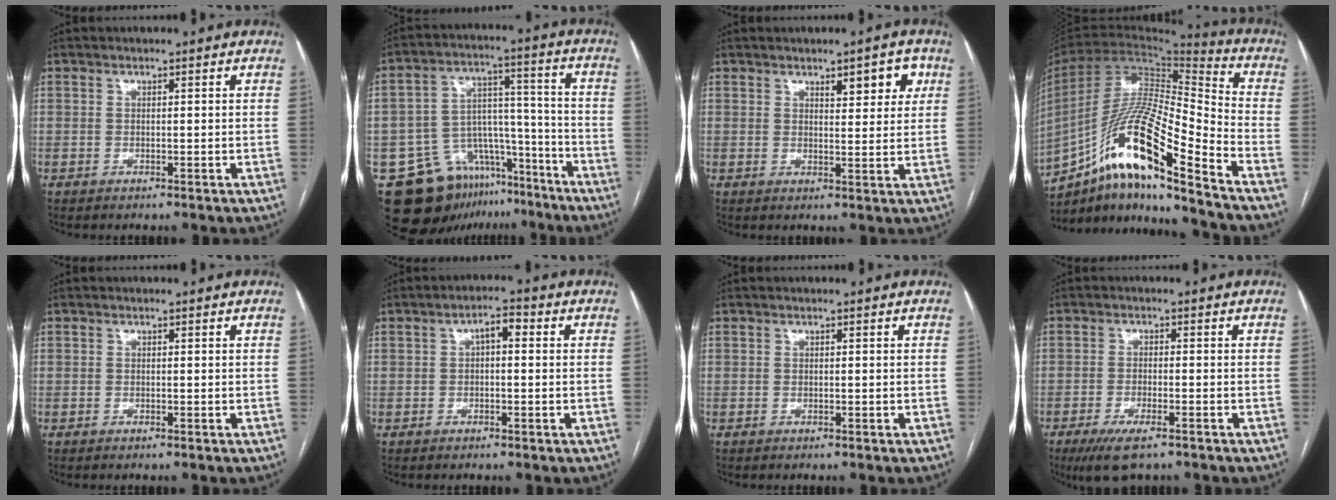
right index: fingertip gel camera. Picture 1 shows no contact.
{"total": 17.5, "force": [-12.6, 10.6, 5.9], "torque": [-0.094, 0.069, -0.185]}
{"total": 5.0, "force": [2.6, 1.6, 3.9], "torque": [-0.050, 0.001, 0.035]}
{"total": 19.2, "force": [-12.3, 1.0, 14.7], "torque": [-0.297, -0.003, -0.223]}
{"total": 0.0}
{"total": 3.0, "force": [0.4, 1.2, 2.7], "torque": [-0.044, 0.017, 0.004]}
{"total": 0.0}
{"total": 6.2, "force": [-4.3, 1.4, 4.3], "torque": [-0.079, -0.014, -0.070]}